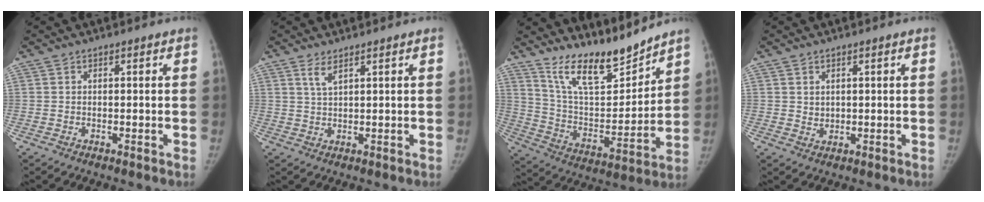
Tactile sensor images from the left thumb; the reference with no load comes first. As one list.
[{"total": 2.6, "force": [1.7, 0.6, 1.8], "torque": [-0.040, -0.009, 0.039]}, {"total": 15.6, "force": [13.7, 3.5, 6.5], "torque": [-0.079, -0.094, 0.254]}, {"total": 1.7, "force": [0.7, 1.3, 0.7], "torque": [-0.006, -0.007, 0.018]}]